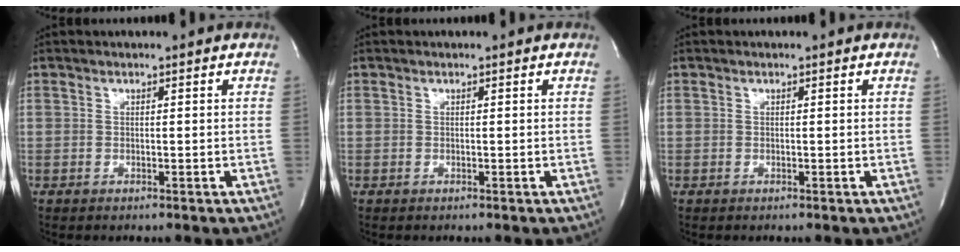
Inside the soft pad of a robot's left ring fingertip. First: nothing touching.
{"total": 0.0}
{"total": 0.0}